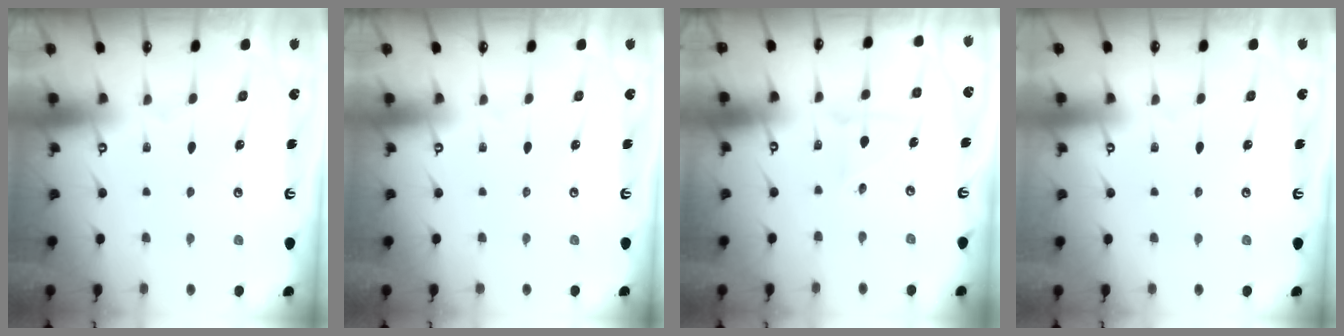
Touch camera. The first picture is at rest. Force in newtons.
{"total": 0.0}
{"total": 2.5, "press": 2.5, "slide": 0.3}
{"total": 0.0}